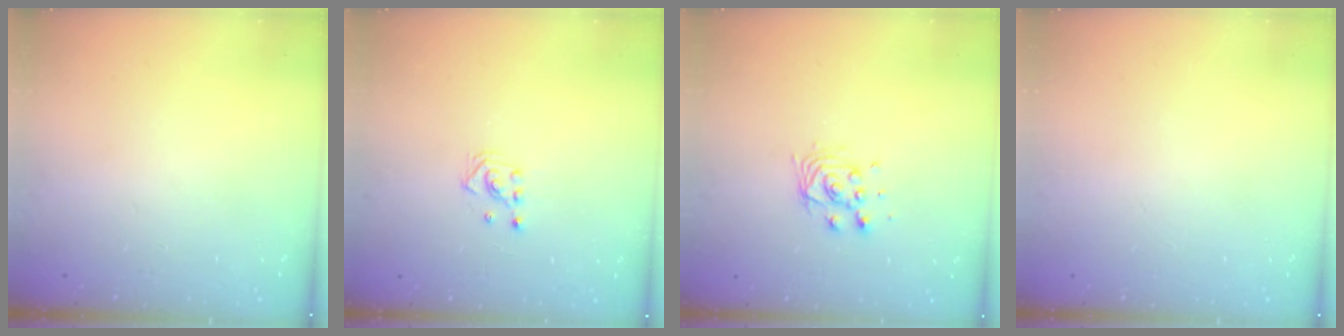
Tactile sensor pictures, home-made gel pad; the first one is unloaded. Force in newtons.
{"total": 2.6, "press": 2.6, "slide": 0.3}
{"total": 7.6, "press": 7.6, "slide": 0.5}
{"total": 0.0}